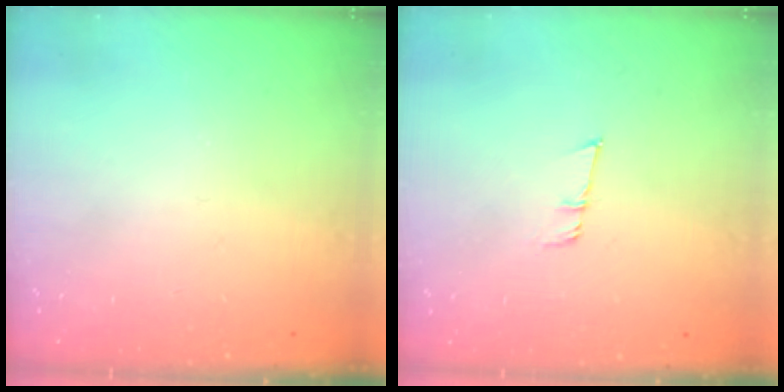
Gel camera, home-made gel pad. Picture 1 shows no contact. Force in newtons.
{"total": 6.0, "press": 5.6, "slide": 2.1}